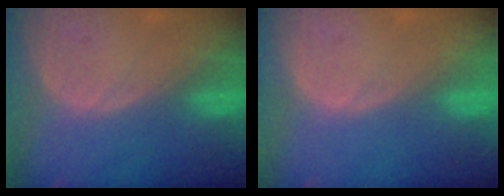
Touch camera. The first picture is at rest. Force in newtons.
{"total": 0.0}